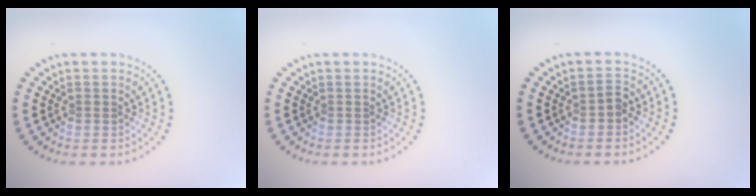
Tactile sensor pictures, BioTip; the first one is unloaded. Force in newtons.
{"total": 0.0}
{"total": 1.0, "press": 0.9, "slide": 0.4}